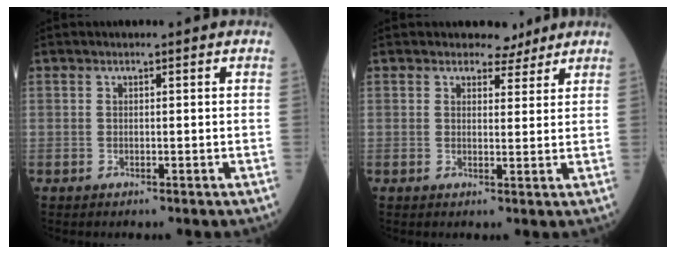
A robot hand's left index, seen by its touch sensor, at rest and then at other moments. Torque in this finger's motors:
{"motor_torque": [0.40, -0.24, 0.11, -0.01]}